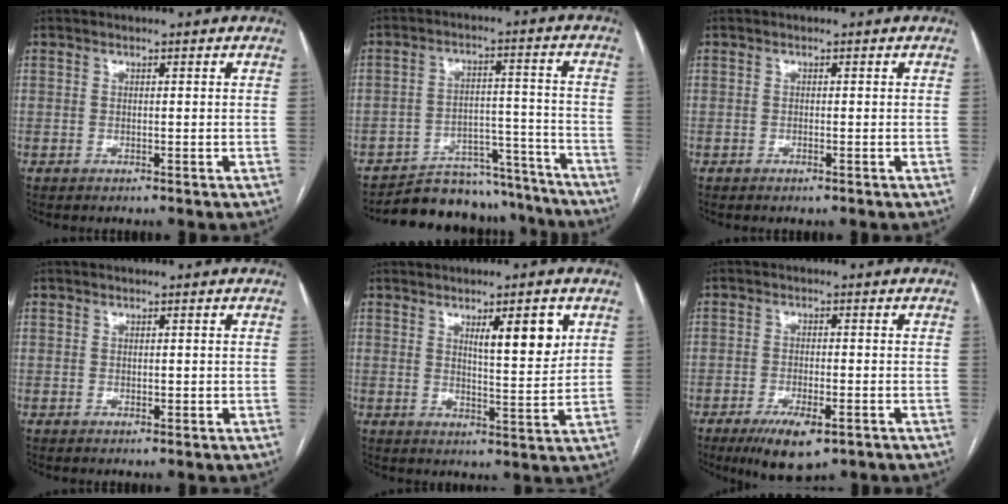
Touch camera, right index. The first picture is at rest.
{"total": 15.7, "force": [-14.7, 5.0, 2.4], "torque": [-0.017, 0.037, -0.202]}
{"total": 0.6, "force": [-0.4, 0.1, 0.4], "torque": [-0.006, 0.000, -0.005]}
{"total": 1.0, "force": [0.1, 0.7, 0.7], "torque": [-0.008, -0.002, 0.003]}
{"total": 7.1, "force": [3.1, 1.2, 6.2], "torque": [-0.094, -0.008, 0.048]}
{"total": 7.3, "force": [-4.2, 2.2, 5.5], "torque": [-0.096, -0.014, -0.062]}